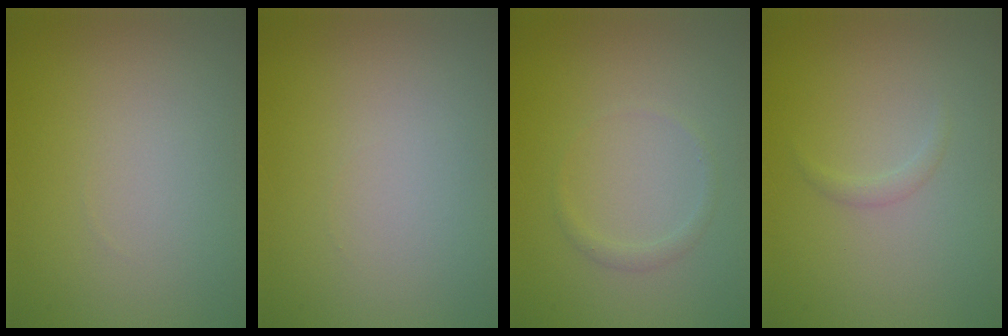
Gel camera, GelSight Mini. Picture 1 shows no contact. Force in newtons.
{"total": 0.0}
{"total": 0.8, "press": 0.8, "slide": 0.1}
{"total": 0.7, "press": 0.7, "slide": 0.0}